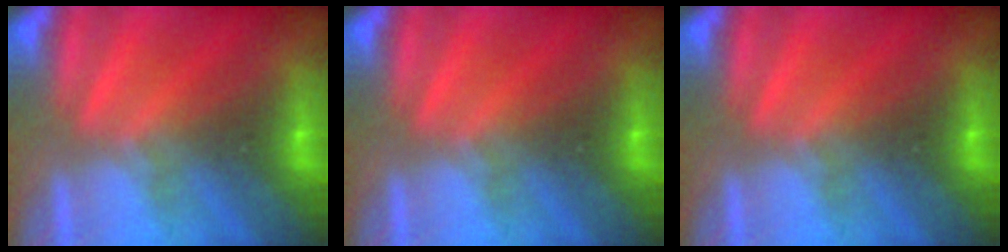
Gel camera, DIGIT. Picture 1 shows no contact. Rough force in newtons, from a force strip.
{"total": 0.0}
{"total": 0.0}